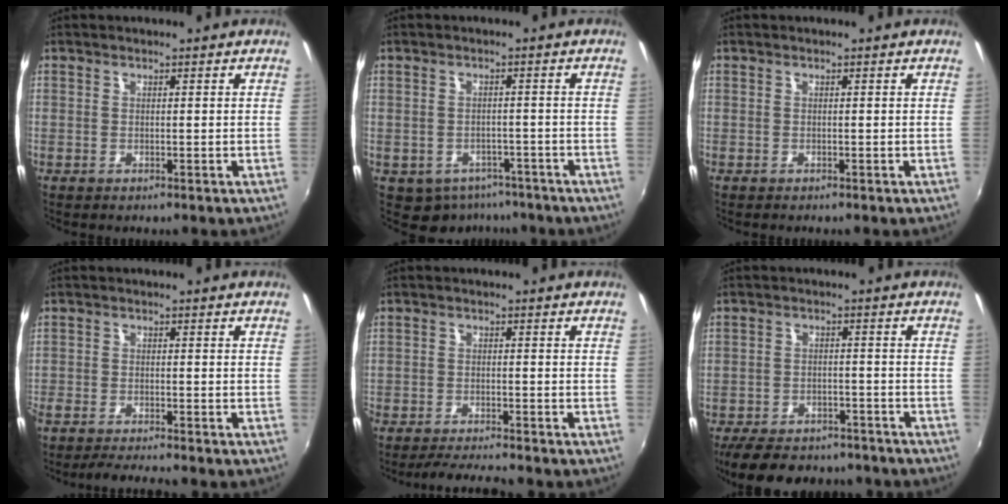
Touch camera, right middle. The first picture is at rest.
{"total": 6.5, "force": [-4.4, 4.4, 1.7], "torque": [-0.042, -0.004, -0.050]}
{"total": 0.0}
{"total": 5.2, "force": [-4.8, -0.2, 2.0], "torque": [-0.056, -0.012, -0.085]}
{"total": 5.9, "force": [-5.4, 0.0, 2.2], "torque": [-0.060, -0.007, -0.091]}
{"total": 14.3, "force": [-11.5, 6.2, 5.8], "torque": [-0.135, 0.000, -0.162]}